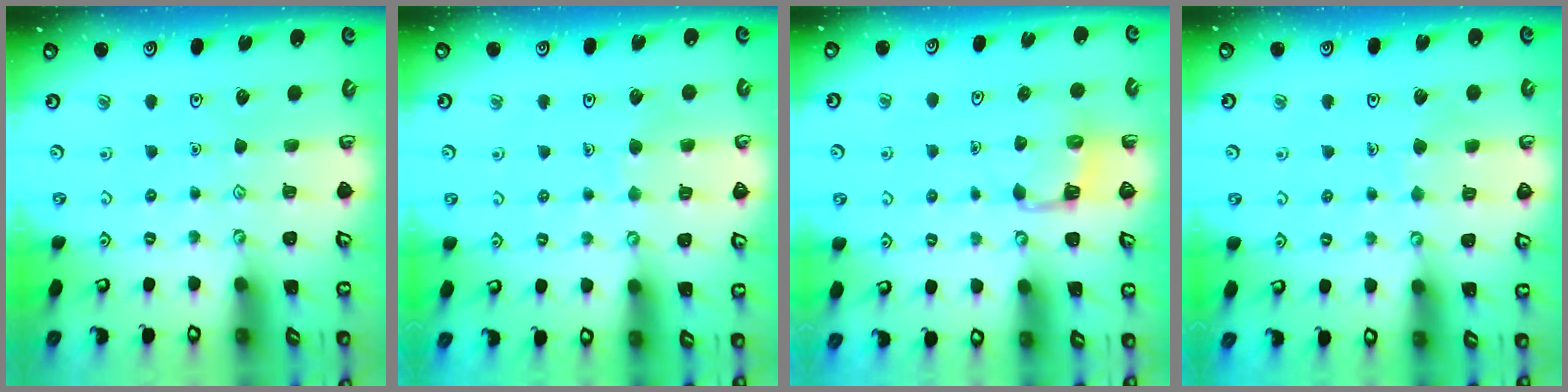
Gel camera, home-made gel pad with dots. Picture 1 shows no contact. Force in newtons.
{"total": 4.2, "press": 4.1, "slide": 0.4}
{"total": 3.4, "press": 3.3, "slide": 0.5}
{"total": 3.1, "press": 3.0, "slide": 0.3}